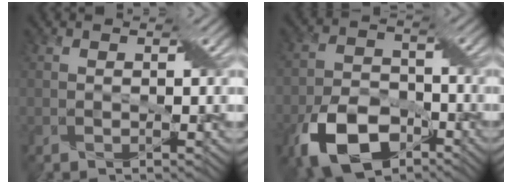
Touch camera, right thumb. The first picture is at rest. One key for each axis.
{"total": 10.9, "fx": -6.0, "fy": 6.5, "fz": 6.3, "tx": -0.134, "ty": -0.014, "tz": -0.112}